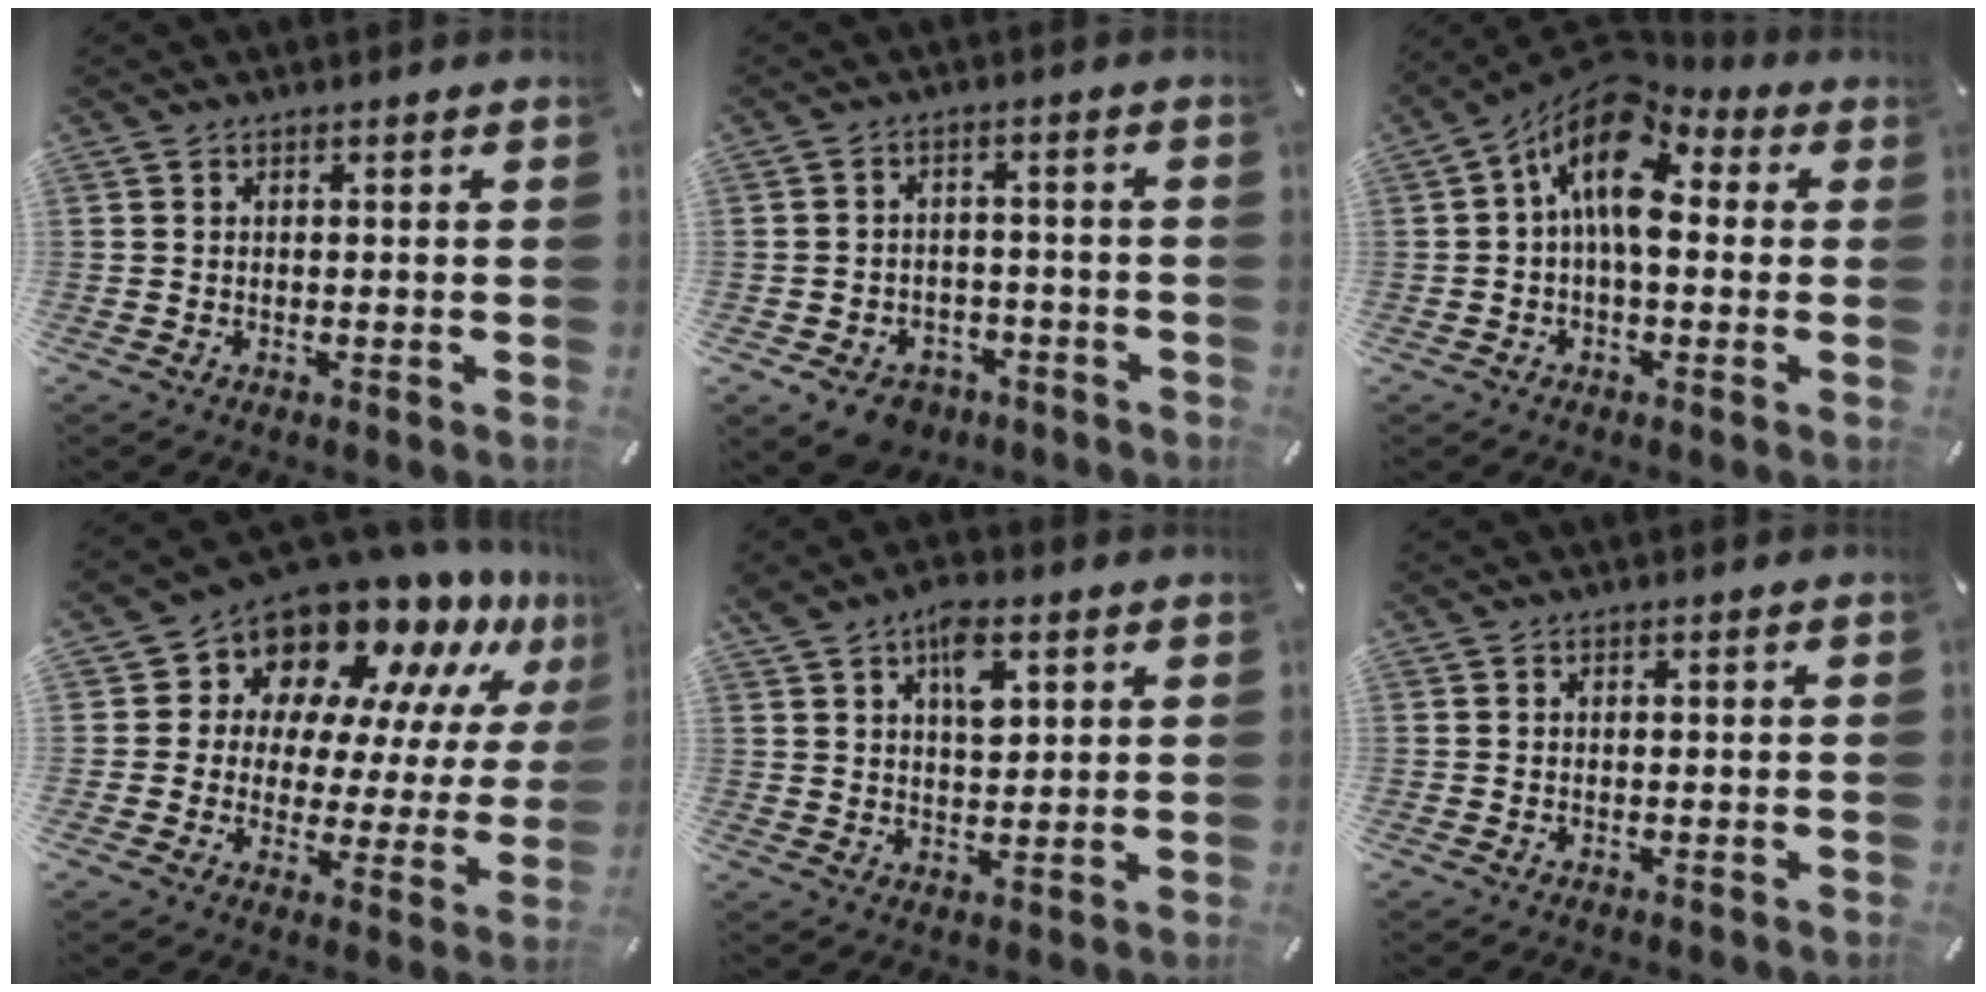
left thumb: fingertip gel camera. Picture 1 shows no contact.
{"total": 7.4, "force": [-4.9, 4.9, 2.6], "torque": [-0.048, 0.034, -0.088]}
{"total": 13.8, "force": [2.5, 7.4, 11.3], "torque": [-0.202, -0.017, 0.043]}
{"total": 13.4, "force": [11.8, 5.8, 2.6], "torque": [-0.050, -0.123, 0.196]}
{"total": 8.1, "force": [3.7, 4.5, 5.5], "torque": [-0.083, -0.006, 0.064]}
{"total": 0.0}